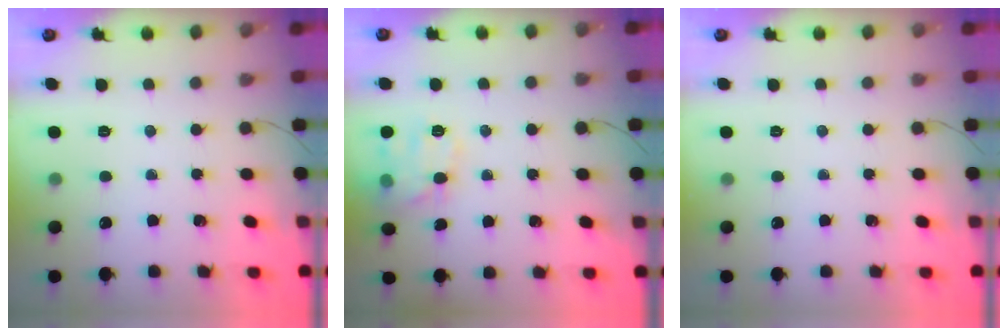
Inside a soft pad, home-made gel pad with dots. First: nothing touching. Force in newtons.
{"total": 12.3, "press": 12.3, "slide": 0.2}
{"total": 0.0}